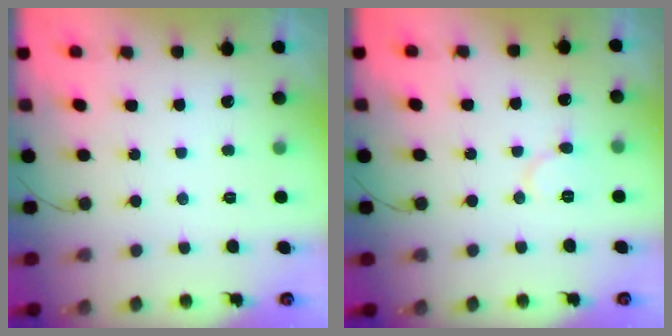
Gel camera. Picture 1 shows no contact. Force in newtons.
{"total": 7.0, "press": 7.0, "slide": 0.5}